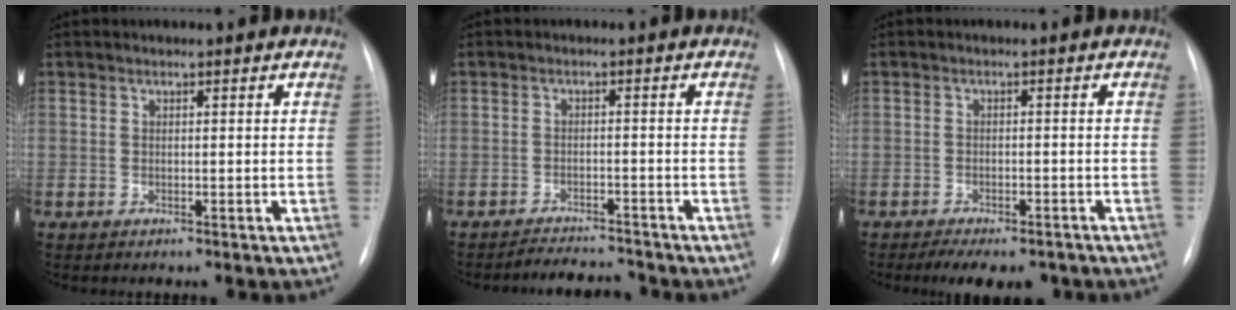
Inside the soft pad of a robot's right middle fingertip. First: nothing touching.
{"total": 4.4, "force": [-4.4, 0.2, 0.1], "torque": [-0.004, -0.003, -0.069]}
{"total": 8.4, "force": [-6.7, 3.4, 3.7], "torque": [-0.045, 0.001, -0.087]}